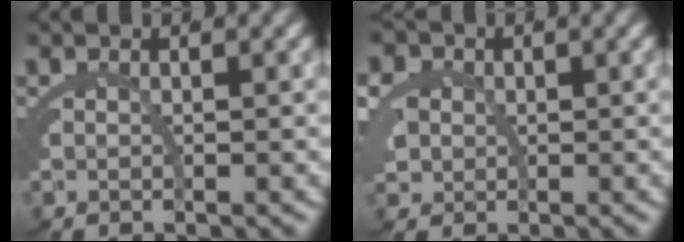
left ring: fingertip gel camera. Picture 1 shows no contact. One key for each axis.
{"total": 6.1, "fx": 1.4, "fy": 5.3, "fz": 2.6, "tx": -0.056, "ty": -0.001, "tz": 0.017}